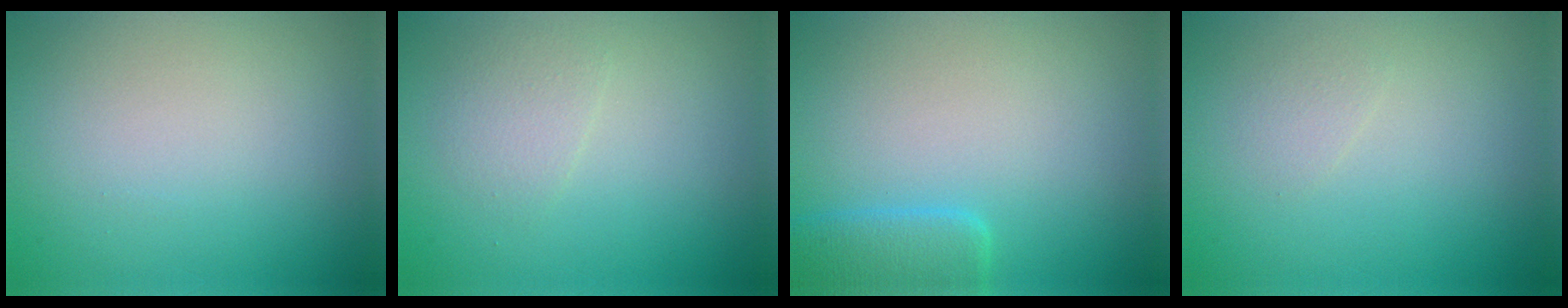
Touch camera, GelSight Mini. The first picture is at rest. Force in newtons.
{"total": 1.6, "press": 1.6, "slide": 0.1}
{"total": 2.9, "press": 2.9, "slide": 0.2}
{"total": 0.8, "press": 0.8, "slide": 0.0}